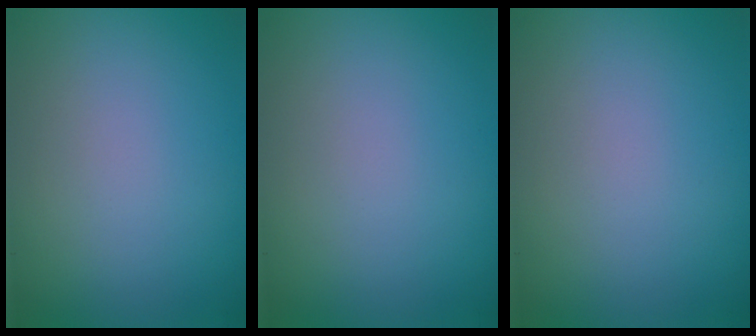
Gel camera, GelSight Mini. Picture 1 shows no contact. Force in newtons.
{"total": 0.0}
{"total": 0.0}